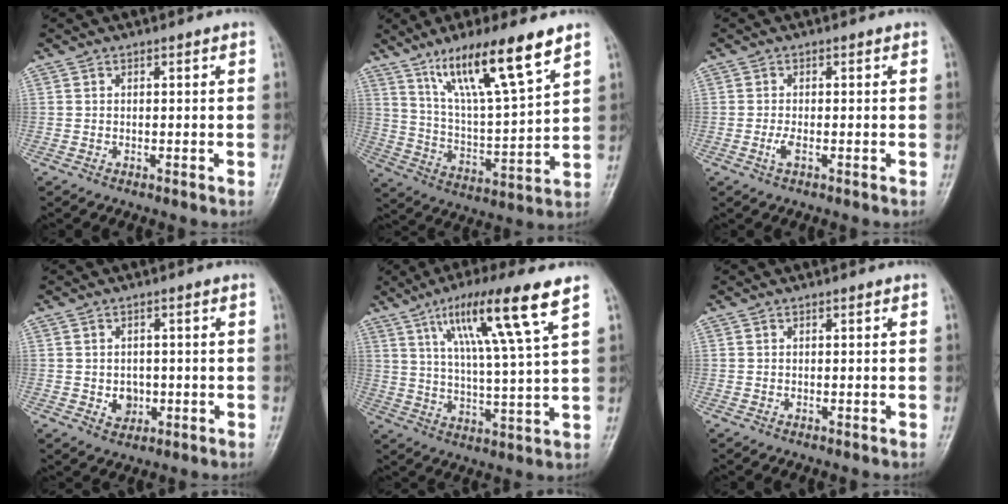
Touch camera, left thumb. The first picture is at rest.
{"total": 16.5, "force": [10.4, 2.3, 12.6], "torque": [-0.215, -0.046, 0.196]}
{"total": 1.8, "force": [-0.5, 0.6, 1.6], "torque": [-0.038, -0.003, -0.011]}
{"total": 3.5, "force": [-0.5, 3.0, 1.8], "torque": [-0.011, 0.002, 0.000]}
{"total": 15.3, "force": [8.1, 0.9, 13.0], "torque": [-0.226, -0.026, 0.138]}
{"total": 0.0}